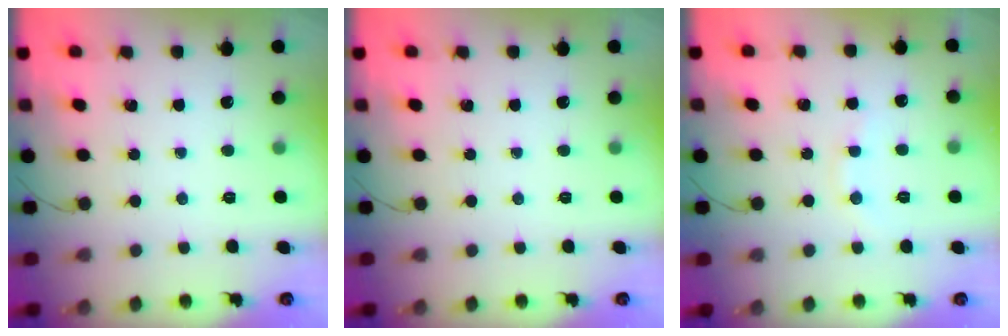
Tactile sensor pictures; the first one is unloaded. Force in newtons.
{"total": 0.0}
{"total": 7.4, "press": 7.2, "slide": 1.6}